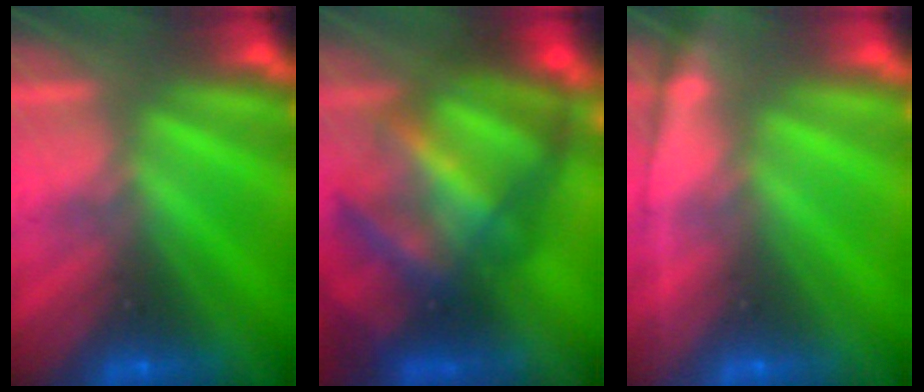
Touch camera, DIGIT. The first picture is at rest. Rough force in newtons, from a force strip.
{"total": 7.2}
{"total": 1.4}